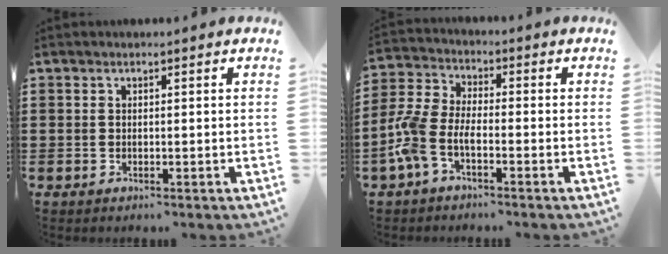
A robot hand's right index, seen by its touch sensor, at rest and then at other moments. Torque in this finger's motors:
{"motor_torque": [1.25, -0.89, 0.43, 0.21]}